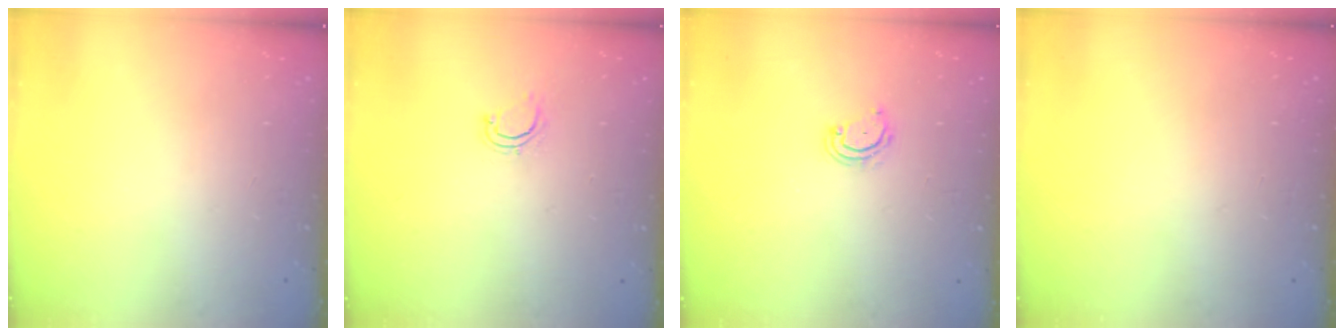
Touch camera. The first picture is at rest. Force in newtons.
{"total": 4.2, "press": 4.1, "slide": 0.8}
{"total": 4.0, "press": 4.0, "slide": 0.3}
{"total": 0.0}